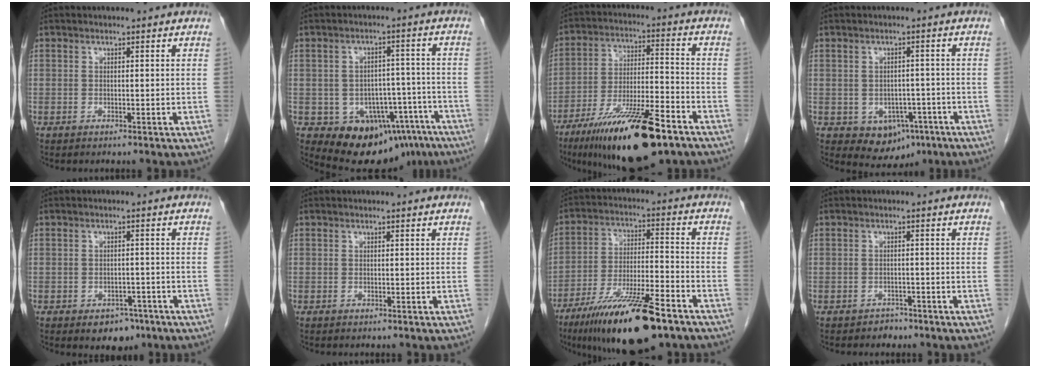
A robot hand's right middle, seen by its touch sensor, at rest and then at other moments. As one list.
[{"total": 13.7, "force": [-8.8, 8.7, 5.8], "torque": [-0.052, 0.034, -0.114]}, {"total": 19.0, "force": [-12.3, 3.2, 14.1], "torque": [-0.233, -0.026, -0.211]}, {"total": 6.1, "force": [-2.7, 4.5, 3.1], "torque": [-0.035, 0.005, -0.027]}, {"total": 4.2, "force": [-2.6, 2.6, 2.0], "torque": [-0.019, 0.004, -0.026]}, {"total": 0.0}, {"total": 17.5, "force": [-11.8, 2.7, 12.7], "torque": [-0.213, -0.027, -0.205]}, {"total": 1.6, "force": [-1.2, 1.0, 0.0], "torque": [-0.006, 0.004, -0.021]}]